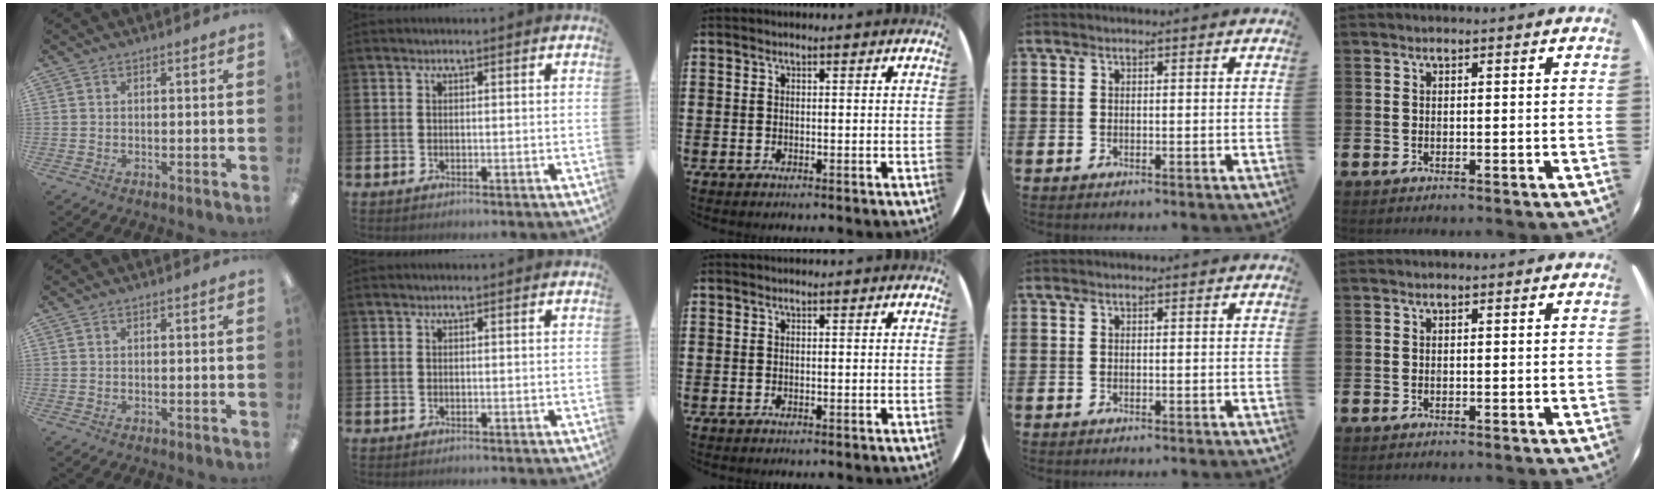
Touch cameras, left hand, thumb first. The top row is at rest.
{}